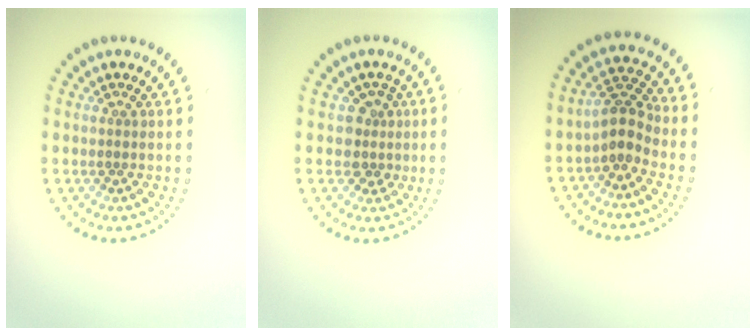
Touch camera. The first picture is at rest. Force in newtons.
{"total": 2.3, "press": 1.8, "slide": 1.4}
{"total": 2.8, "press": 2.4, "slide": 1.4}